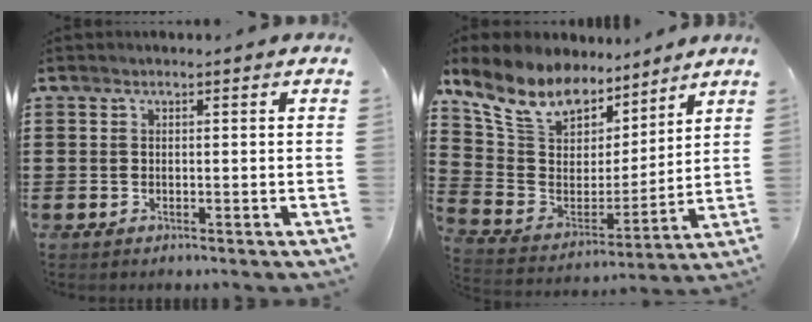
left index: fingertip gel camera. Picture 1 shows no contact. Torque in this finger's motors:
{"motor_torque": [2.14, 0.00, 1.05, 0.21]}